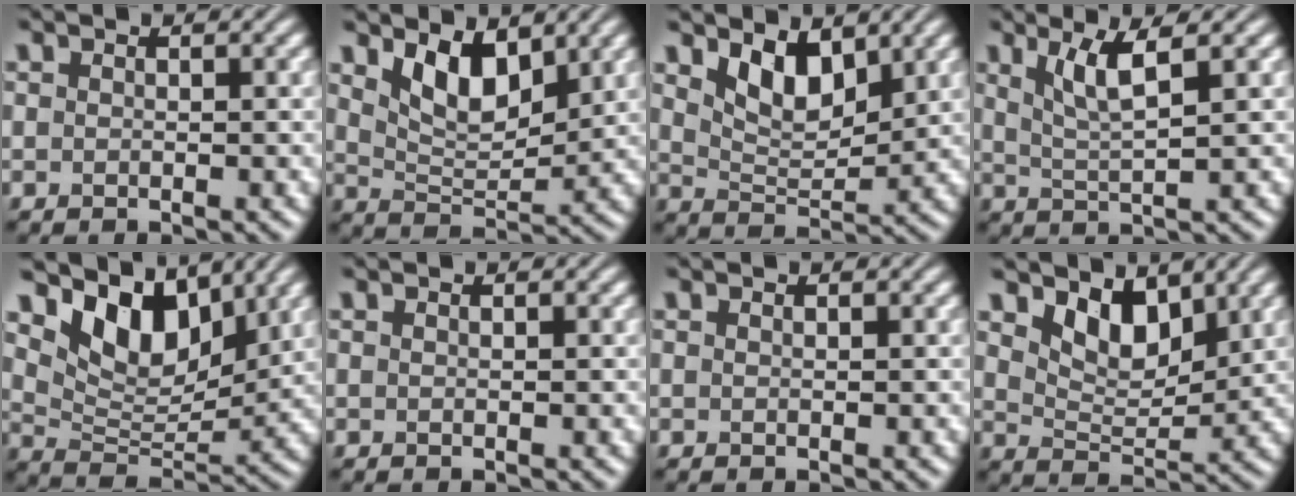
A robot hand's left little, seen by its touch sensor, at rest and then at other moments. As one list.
[{"total": 5.0, "force": [2.7, 2.4, 3.5], "torque": [-0.075, -0.010, 0.046]}, {"total": 4.3, "force": [2.5, 2.1, 2.8], "torque": [-0.062, -0.010, 0.044]}, {"total": 3.6, "force": [1.7, 0.6, 3.1], "torque": [-0.060, -0.003, 0.037]}, {"total": 7.7, "force": [4.9, 4.0, 4.5], "torque": [-0.081, -0.008, 0.083]}, {"total": 0.0}, {"total": 0.0}, {"total": 4.3, "force": [2.9, 2.1, 2.4], "torque": [-0.054, -0.012, 0.045]}]